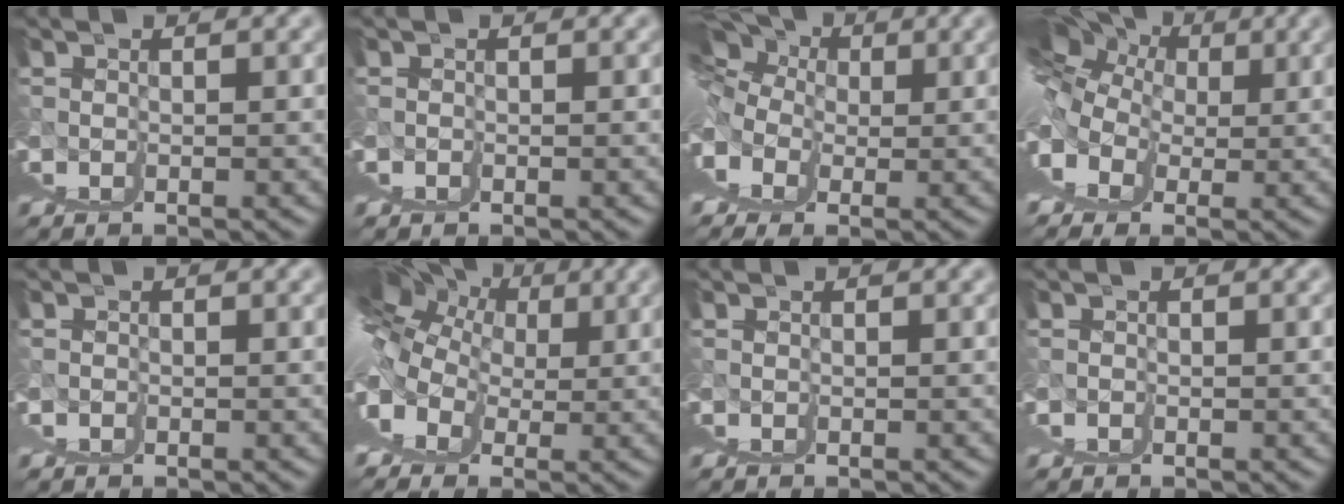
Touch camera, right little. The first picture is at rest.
{"total": 0.6, "force": [0.4, -0.3, -0.2], "torque": [0.007, 0.000, 0.007]}
{"total": 5.5, "force": [3.9, 1.3, 3.7], "torque": [-0.049, 0.026, 0.057]}
{"total": 6.2, "force": [4.3, 1.4, 4.3], "torque": [-0.067, 0.025, 0.068]}
{"total": 1.9, "force": [0.7, -1.4, -1.0], "torque": [0.022, 0.001, 0.013]}
{"total": 7.1, "force": [4.6, 1.9, 5.1], "torque": [-0.077, 0.032, 0.071]}
{"total": 0.0}
{"total": 1.6, "force": [0.7, -1.2, -0.9], "torque": [0.017, 0.001, 0.011]}